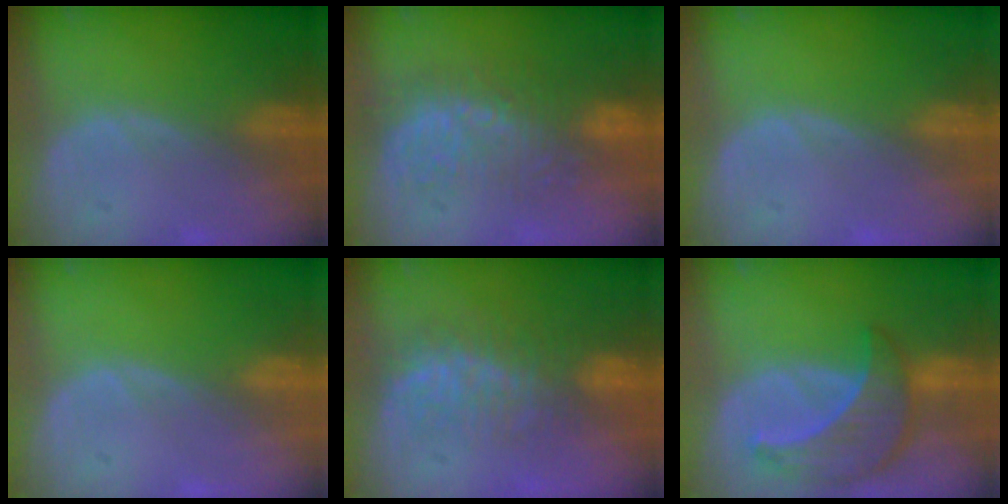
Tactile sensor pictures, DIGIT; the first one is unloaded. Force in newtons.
{"total": 8.8, "press": 8.6, "slide": 2.0}
{"total": 0.0}
{"total": 0.0}
{"total": 8.0, "press": 7.5, "slide": 2.8}
{"total": 8.6, "press": 7.8, "slide": 3.8}